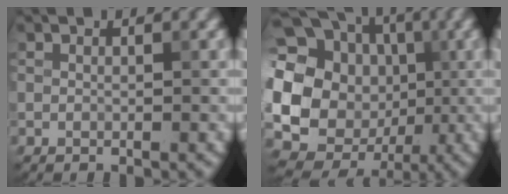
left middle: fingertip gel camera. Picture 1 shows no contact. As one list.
[{"total": 19.9, "force": [1.3, 18.3, 7.7], "torque": [-0.178, 0.006, -0.009]}]